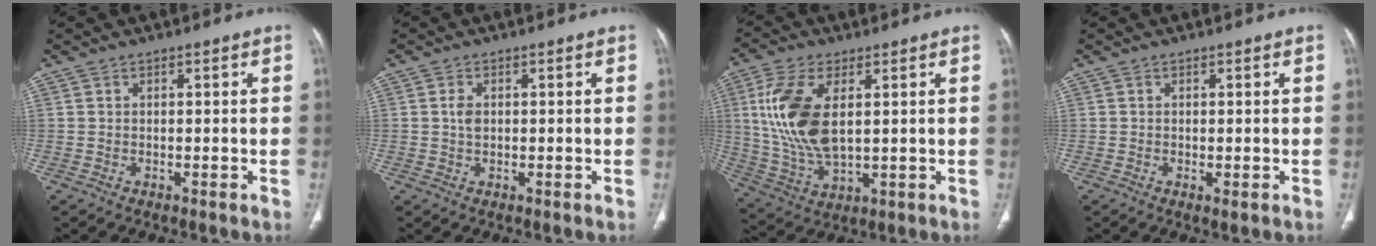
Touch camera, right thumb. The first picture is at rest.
{"total": 2.0, "force": [0.3, 1.3, 1.5], "torque": [-0.029, 0.001, 0.006]}
{"total": 14.9, "force": [3.0, 7.5, 12.5], "torque": [-0.269, -0.012, 0.068]}
{"total": 1.1, "force": [-0.3, 0.3, 1.0], "torque": [-0.022, -0.006, -0.003]}